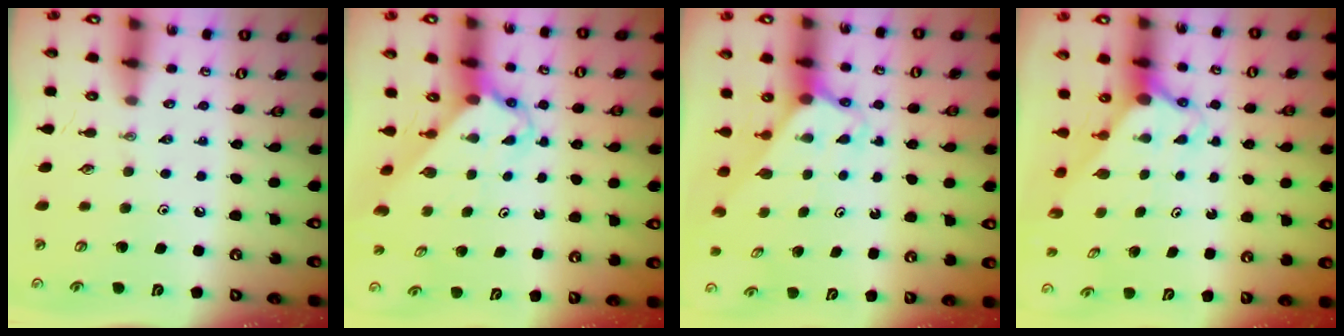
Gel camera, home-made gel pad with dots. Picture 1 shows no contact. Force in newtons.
{"total": 2.6, "press": 2.6, "slide": 0.2}
{"total": 2.4, "press": 2.4, "slide": 0.1}
{"total": 2.7, "press": 2.7, "slide": 0.2}